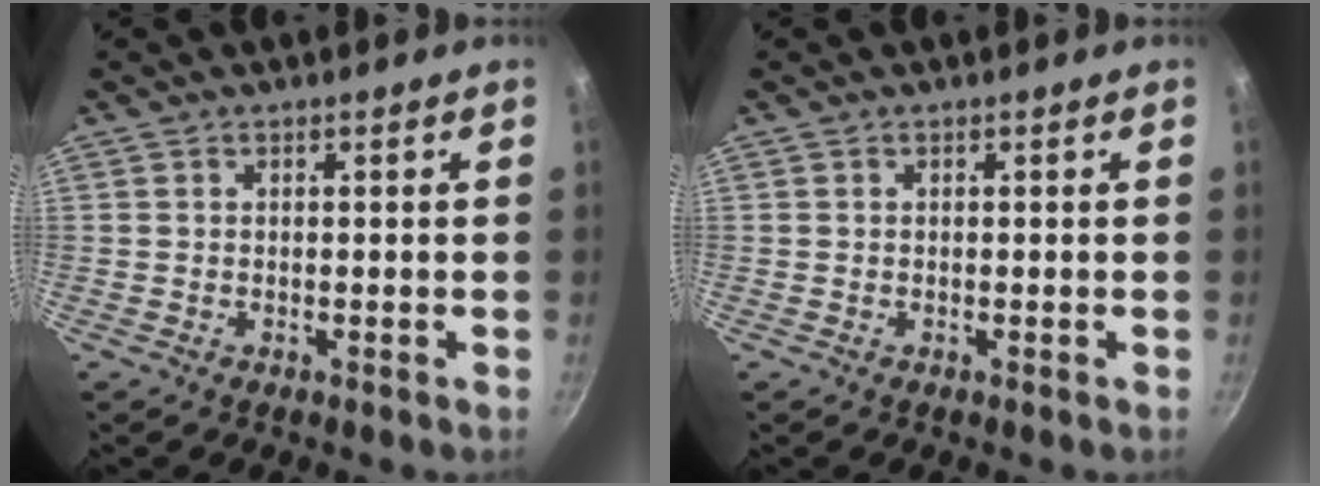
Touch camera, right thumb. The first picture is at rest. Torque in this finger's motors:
{"motor_torque": [-0.24, 0.04, 0.01, -0.01, 0.00]}